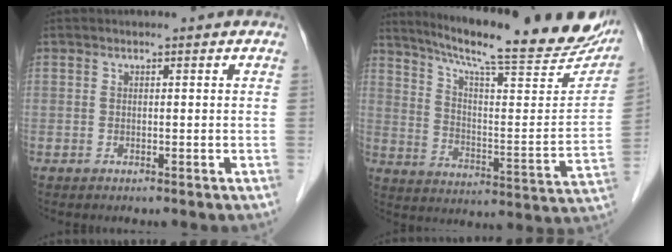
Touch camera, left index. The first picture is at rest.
{"total": 27.5, "force": [23.3, 3.5, 14.3], "torque": [-0.223, -0.048, 0.309]}